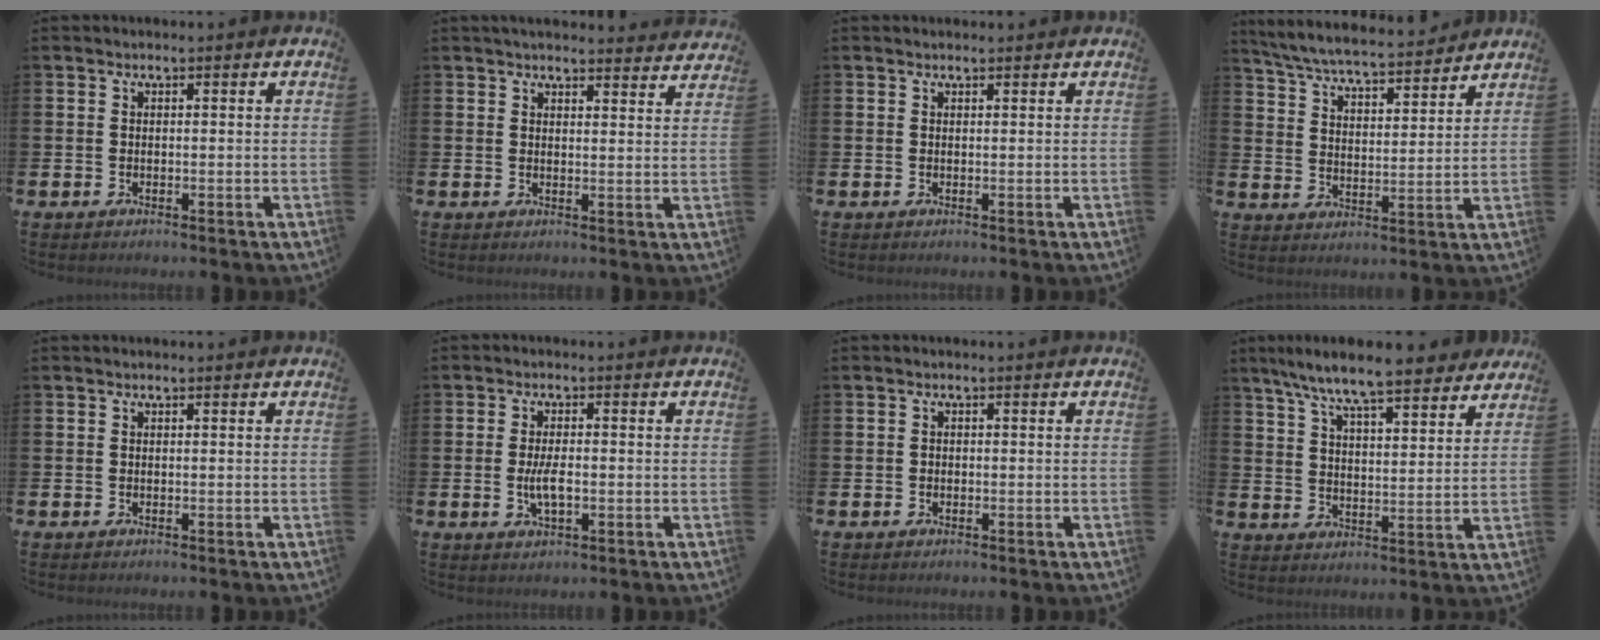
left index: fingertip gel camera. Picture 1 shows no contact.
{"total": 3.6, "force": [3.6, 0.2, 0.4], "torque": [-0.011, -0.018, 0.064]}
{"total": 0.5, "force": [0.5, 0.1, 0.0], "torque": [0.011, -0.004, 0.007]}
{"total": 6.5, "force": [6.2, 0.7, 1.6], "torque": [-0.057, -0.043, 0.108]}
{"total": 0.0}
{"total": 3.6, "force": [-0.5, 1.4, 3.3], "torque": [-0.056, -0.007, -0.014]}
{"total": 0.6, "force": [-0.3, 0.5, 0.2], "torque": [-0.009, 0.006, -0.006]}
{"total": 9.1, "force": [8.4, 1.0, 3.2], "torque": [-0.089, -0.046, 0.149]}